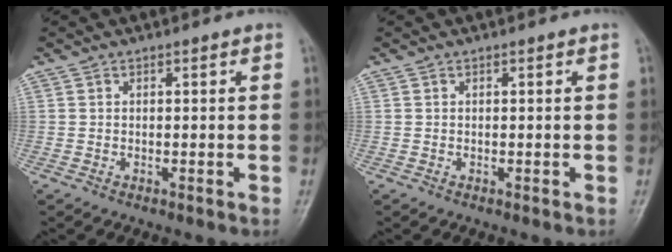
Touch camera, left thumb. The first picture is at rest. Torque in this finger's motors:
{"motor_torque": [-0.01, 0.00, -0.06, -0.04, 0.00]}